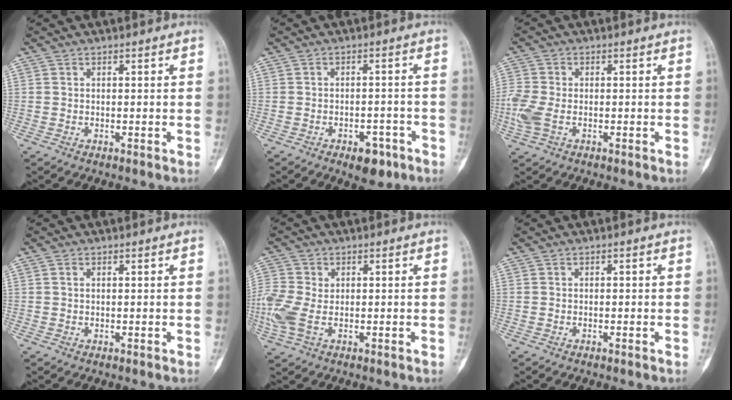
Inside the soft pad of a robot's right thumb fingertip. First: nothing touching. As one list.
[{"total": 5.8, "force": [-3.4, 3.1, 3.5], "torque": [-0.030, 0.021, -0.041]}, {"total": 6.2, "force": [-1.3, 3.9, 4.6], "torque": [-0.131, 0.005, -0.030]}, {"total": 0.6, "force": [0.3, 0.3, 0.4], "torque": [-0.011, 0.005, 0.006]}, {"total": 8.1, "force": [-0.5, 5.5, 5.9], "torque": [-0.164, 0.002, -0.010]}, {"total": 0.0}]